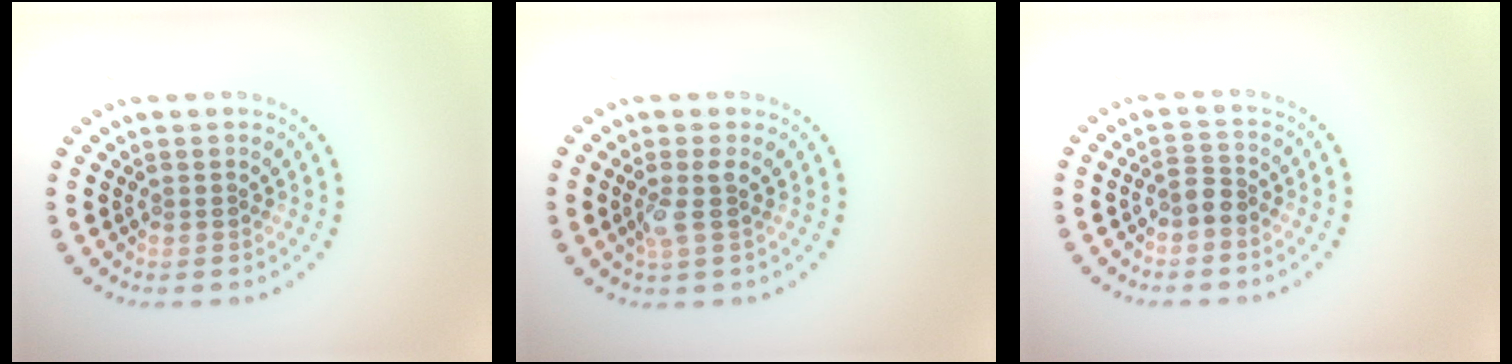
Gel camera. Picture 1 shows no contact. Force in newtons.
{"total": 1.9, "press": 1.5, "slide": 1.1}
{"total": 1.7, "press": 1.4, "slide": 0.9}